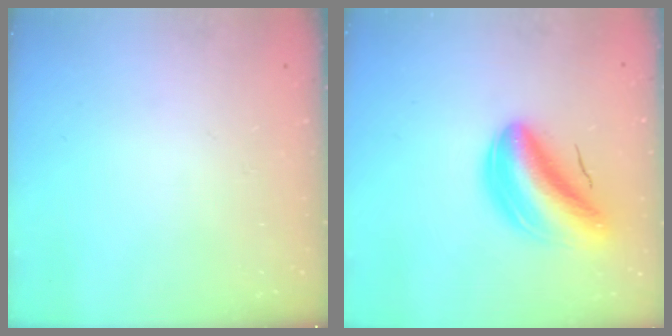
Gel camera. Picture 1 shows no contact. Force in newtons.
{"total": 12.7, "press": 12.1, "slide": 3.7}